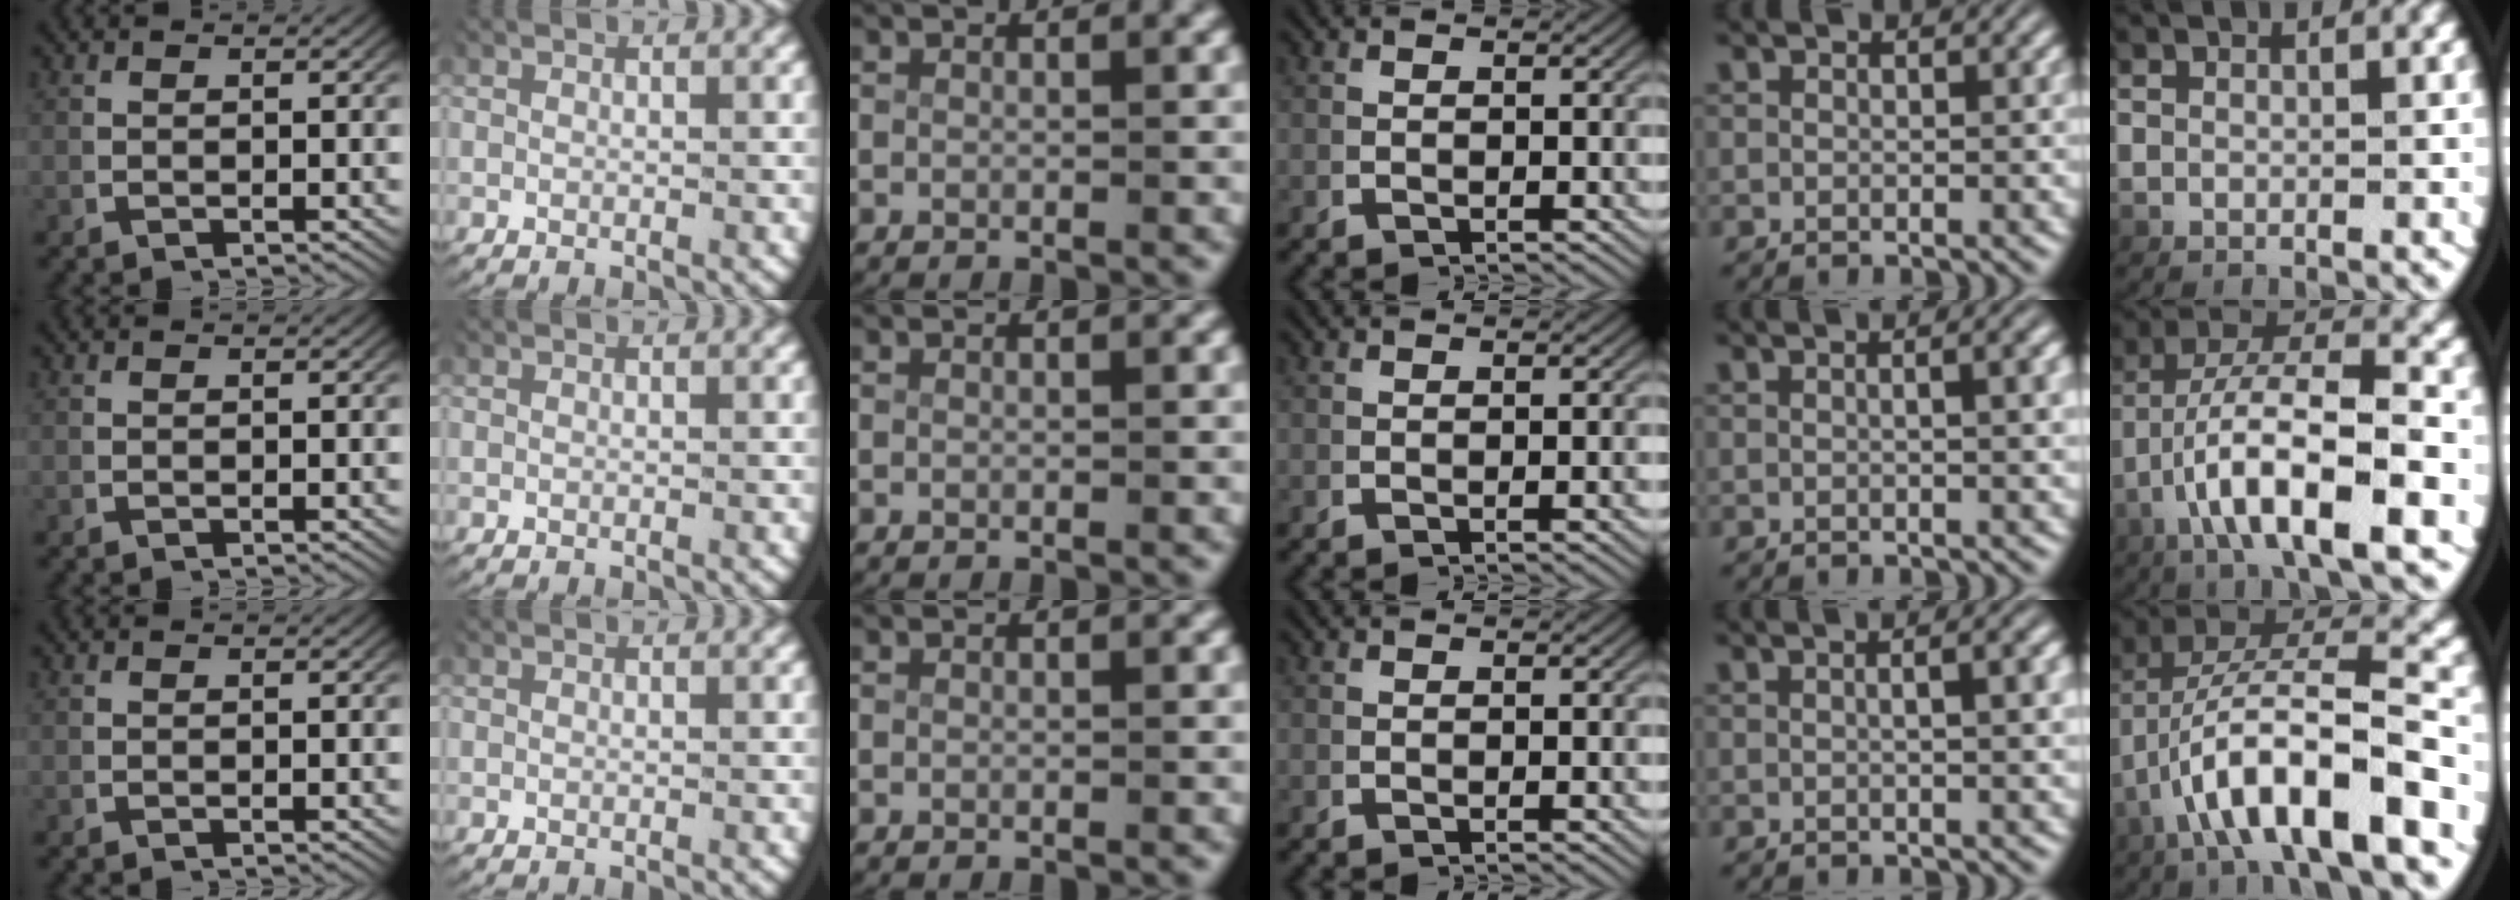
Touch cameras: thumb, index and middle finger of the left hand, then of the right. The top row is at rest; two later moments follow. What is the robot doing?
{"motion": "lift_and_place", "object": "ribbon"}